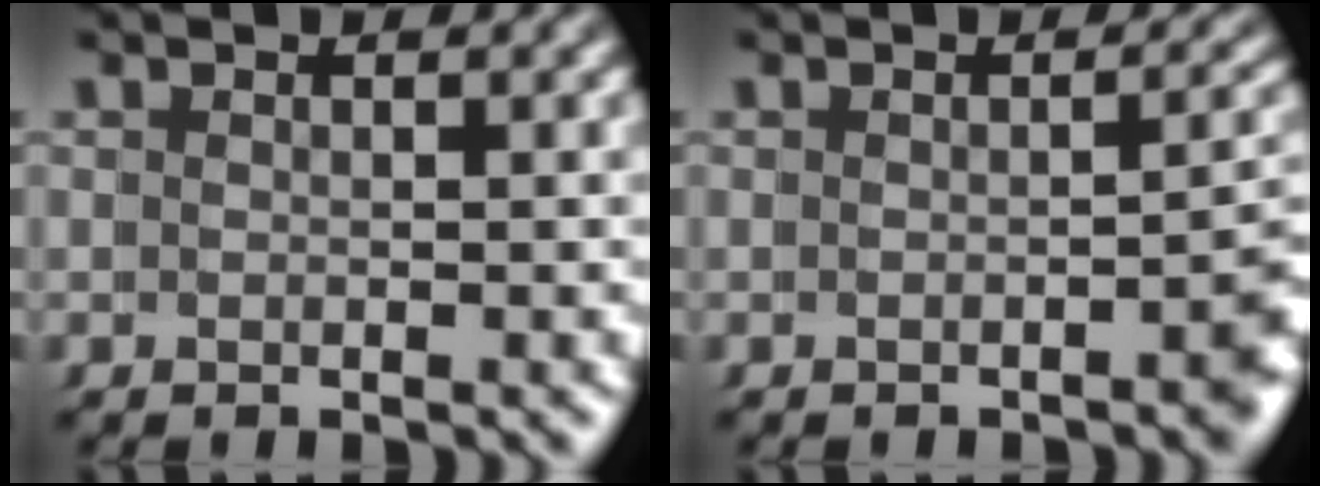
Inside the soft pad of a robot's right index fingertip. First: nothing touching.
{"total": 2.5, "force": [-1.2, 0.6, 2.1], "torque": [-0.003, 0.003, -0.021]}